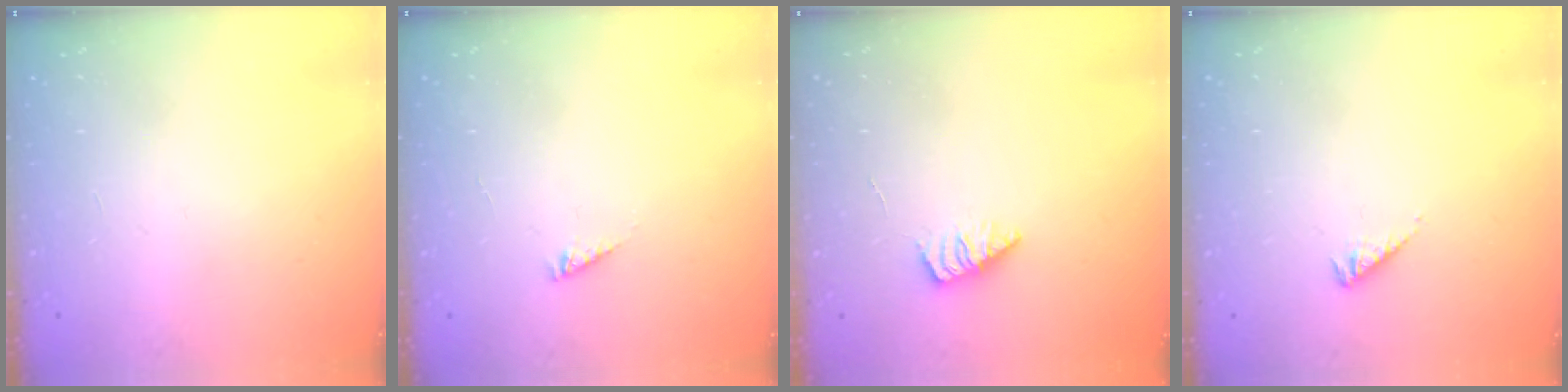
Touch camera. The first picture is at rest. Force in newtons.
{"total": 1.8, "press": 1.8, "slide": 0.2}
{"total": 1.7, "press": 1.6, "slide": 0.4}
{"total": 2.3, "press": 2.3, "slide": 0.5}